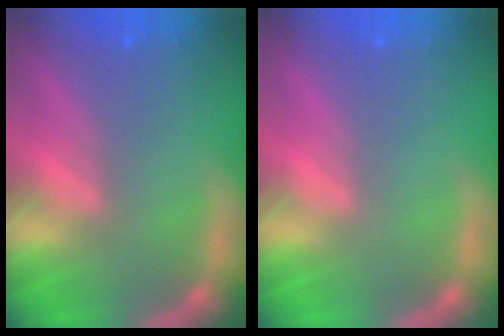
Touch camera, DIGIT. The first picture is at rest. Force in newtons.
{"total": 0.0}